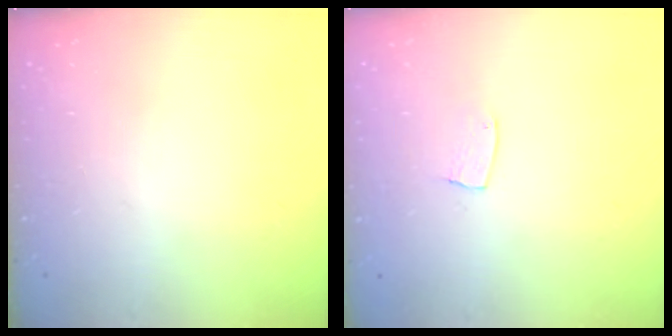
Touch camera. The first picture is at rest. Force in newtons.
{"total": 3.7, "press": 3.7, "slide": 0.2}